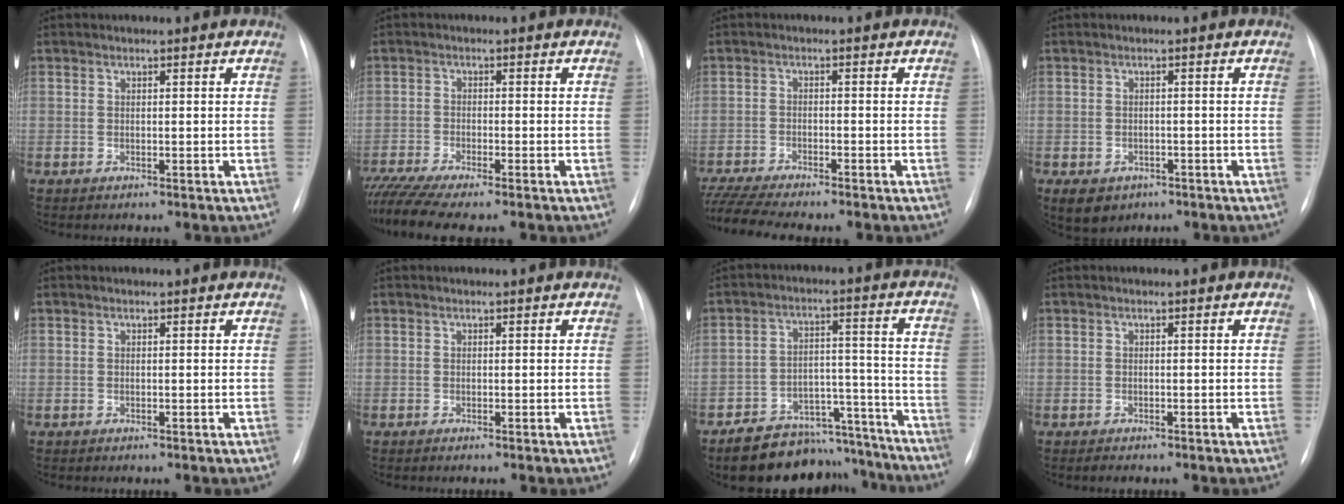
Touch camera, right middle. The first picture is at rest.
{"total": 8.1, "force": [-7.0, 0.0, 4.2], "torque": [-0.071, -0.016, -0.114]}
{"total": 11.3, "force": [-10.0, 1.2, 5.2], "torque": [-0.084, -0.010, -0.151]}
{"total": 8.1, "force": [-4.5, 6.1, 2.9], "torque": [-0.066, 0.001, -0.053]}
{"total": 0.0}
{"total": 0.0}
{"total": 15.3, "force": [-13.9, 5.6, 3.0], "torque": [-0.021, 0.052, -0.195]}
{"total": 2.6, "force": [-2.1, 0.9, 1.2], "torque": [-0.025, -0.006, -0.024]}